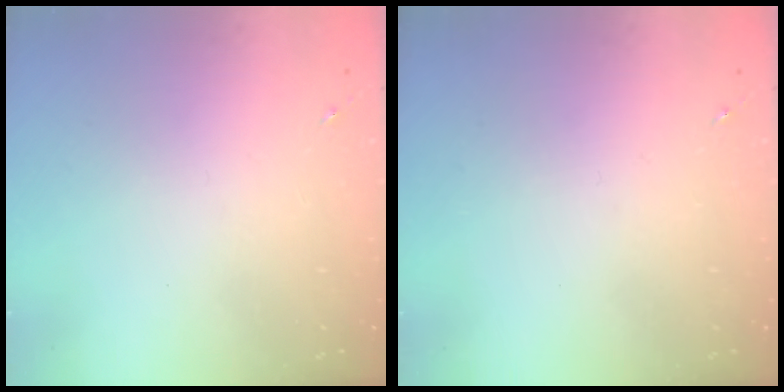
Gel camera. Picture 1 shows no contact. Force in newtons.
{"total": 0.0}